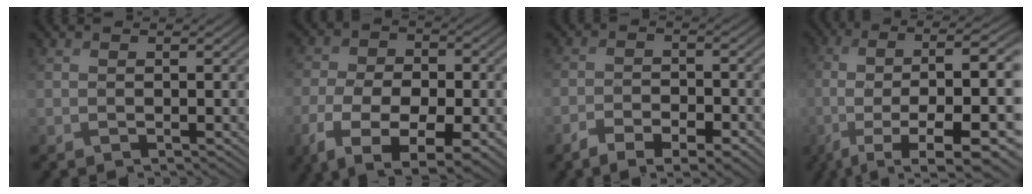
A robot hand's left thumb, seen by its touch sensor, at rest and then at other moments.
{"total": 12.7, "force": [-6.1, 6.9, 8.8], "torque": [-0.169, -0.034, -0.075]}
{"total": 6.2, "force": [-4.8, 2.1, 3.2], "torque": [-0.052, -0.006, -0.070]}
{"total": 14.6, "force": [-0.9, 5.8, 13.4], "torque": [-0.228, -0.023, 0.008]}